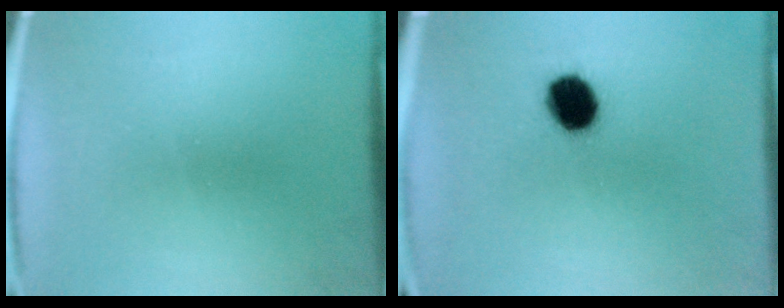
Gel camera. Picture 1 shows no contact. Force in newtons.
{"total": 8.8}